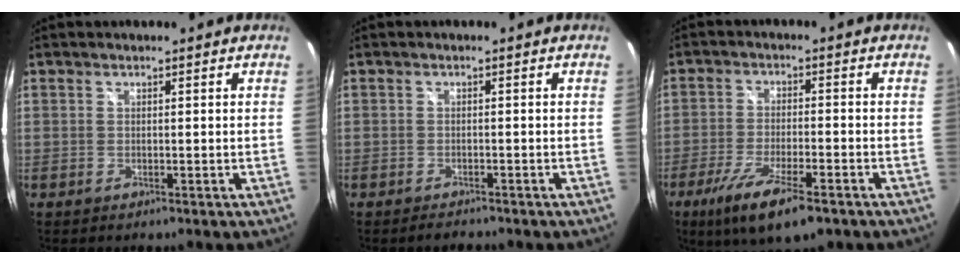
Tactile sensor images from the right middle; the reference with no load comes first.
{"total": 2.2, "force": [-2.0, 0.7, 0.6], "torque": [-0.014, -0.006, -0.030]}
{"total": 12.3, "force": [-7.7, 2.9, 9.2], "torque": [-0.193, -0.043, -0.135]}